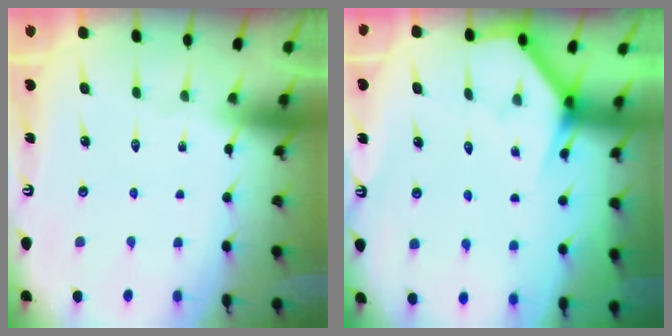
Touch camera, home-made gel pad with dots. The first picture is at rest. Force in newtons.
{"total": 3.9, "press": 3.9, "slide": 0.2}